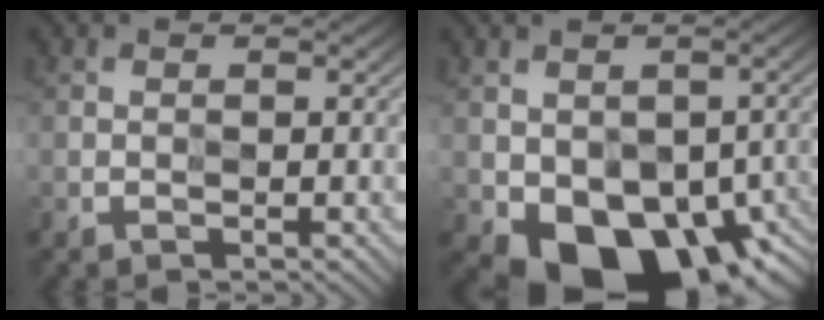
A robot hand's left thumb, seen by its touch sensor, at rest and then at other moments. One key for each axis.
{"total": 11.6, "fx": -4.8, "fy": 7.2, "fz": 7.7, "tx": -0.121, "ty": -0.029, "tz": -0.067}